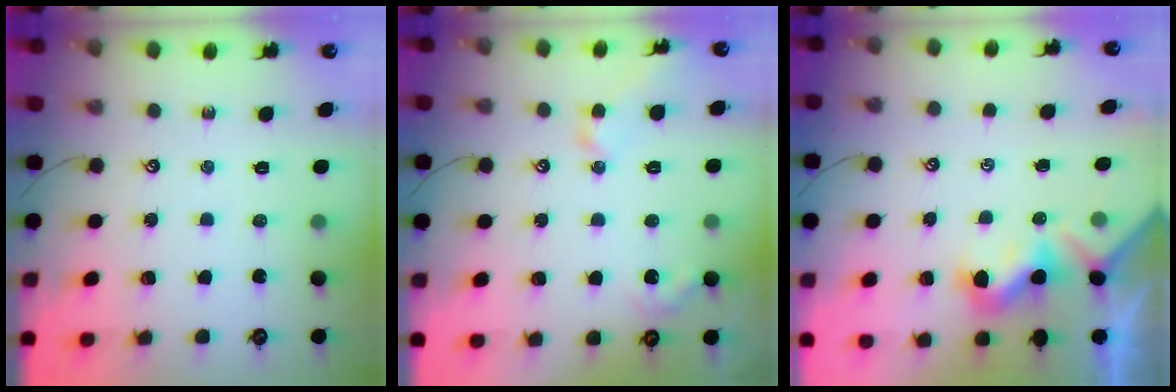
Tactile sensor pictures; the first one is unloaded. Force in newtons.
{"total": 3.5, "press": 3.4, "slide": 0.8}
{"total": 0.8, "press": 0.5, "slide": 0.6}